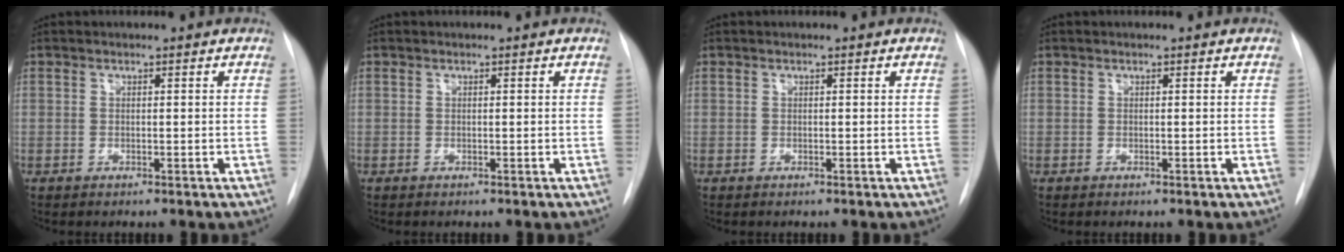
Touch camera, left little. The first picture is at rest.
{"total": 0.0}
{"total": 0.0}
{"total": 0.0}